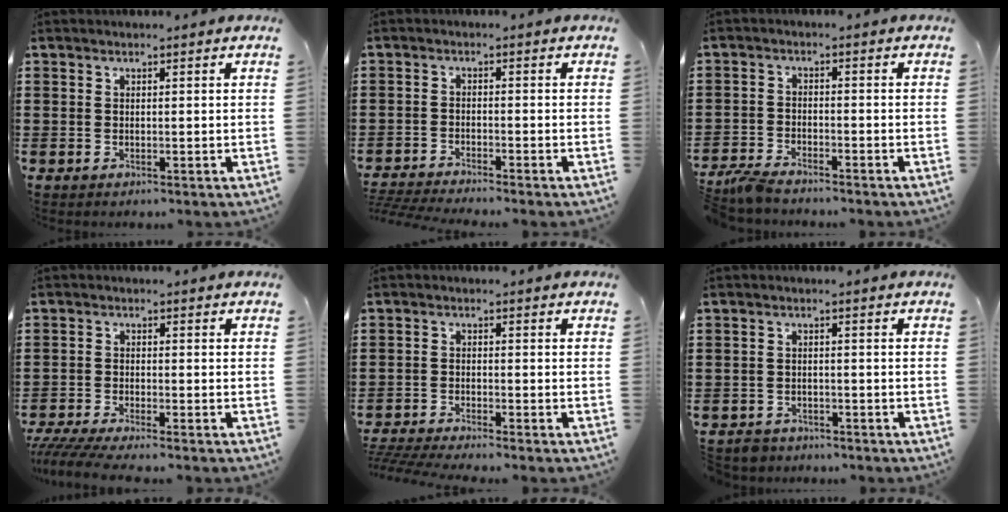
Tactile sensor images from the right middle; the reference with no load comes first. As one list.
[{"total": 2.6, "force": [-2.6, -0.2, 0.6], "torque": [-0.018, -0.004, -0.055]}, {"total": 3.3, "force": [-3.2, 0.5, 0.9], "torque": [-0.031, 0.001, -0.069]}, {"total": 3.1, "force": [-2.8, 0.0, 1.3], "torque": [-0.038, -0.012, -0.060]}, {"total": 3.0, "force": [-2.9, -0.2, 0.9], "torque": [-0.029, -0.009, -0.064]}, {"total": 2.1, "force": [-2.0, 0.5, -0.2], "torque": [-0.004, 0.000, -0.046]}]